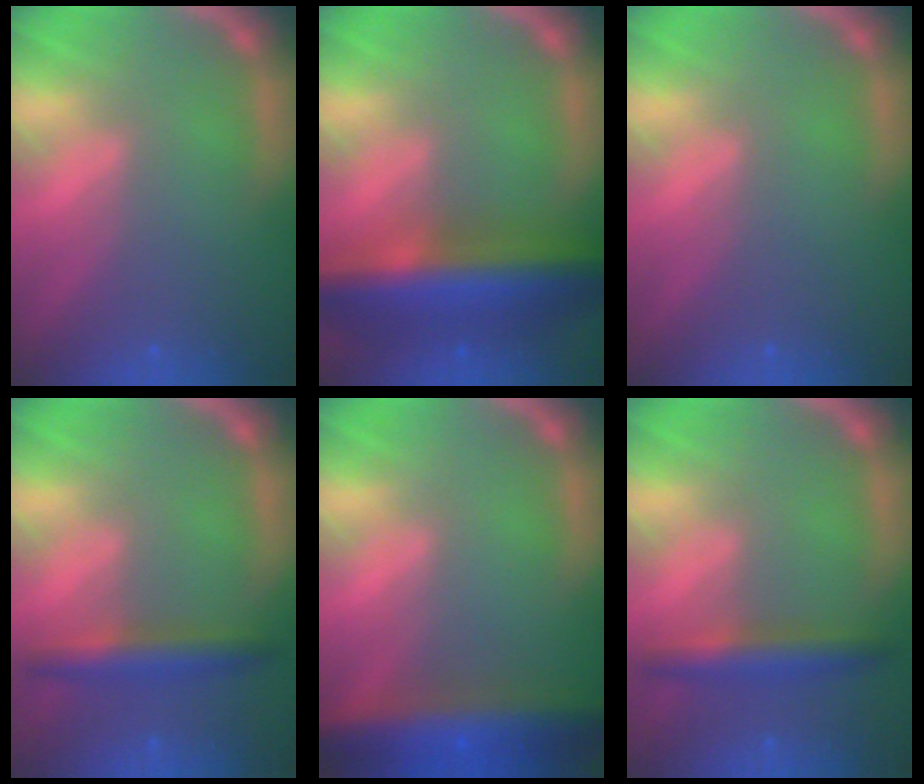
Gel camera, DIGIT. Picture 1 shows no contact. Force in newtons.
{"total": 10.0}
{"total": 0.0}
{"total": 3.5}
{"total": 9.0}
{"total": 3.5}